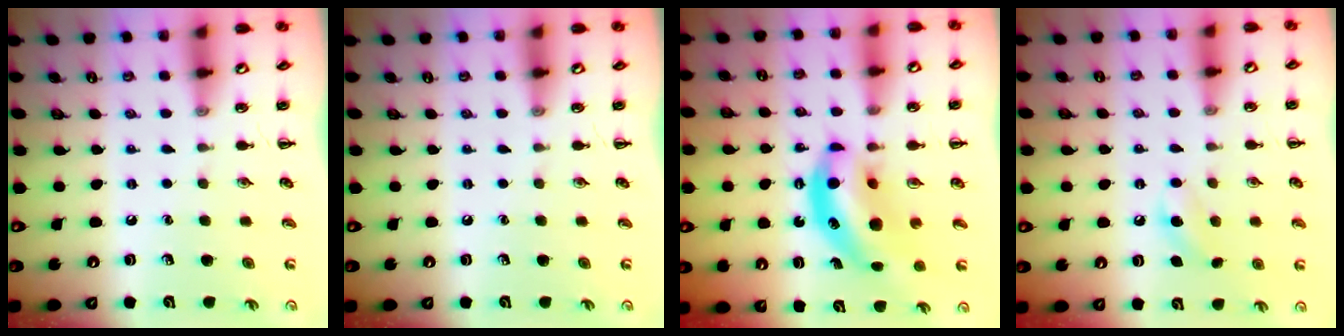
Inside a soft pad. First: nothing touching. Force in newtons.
{"total": 0.0}
{"total": 10.6, "press": 10.3, "slide": 2.5}
{"total": 7.6, "press": 7.3, "slide": 2.0}